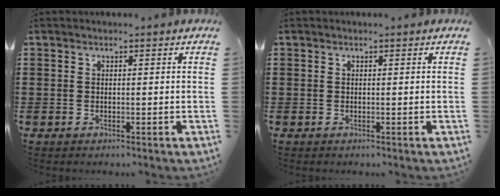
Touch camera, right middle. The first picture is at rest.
{"total": 0.0}